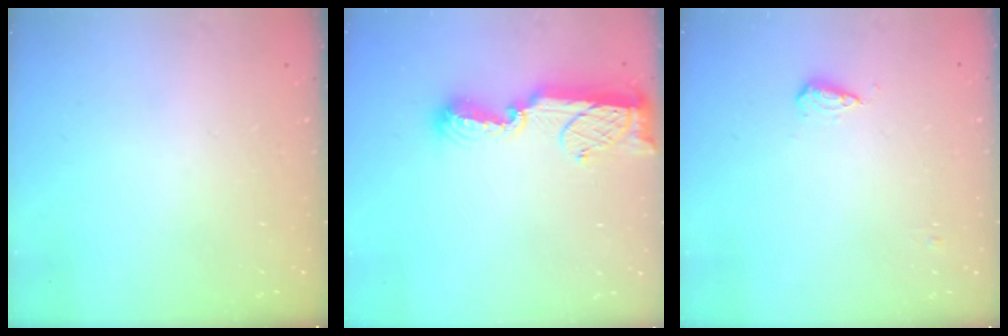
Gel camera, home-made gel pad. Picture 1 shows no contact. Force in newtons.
{"total": 12.8, "press": 11.4, "slide": 5.9}
{"total": 5.5, "press": 5.4, "slide": 0.9}